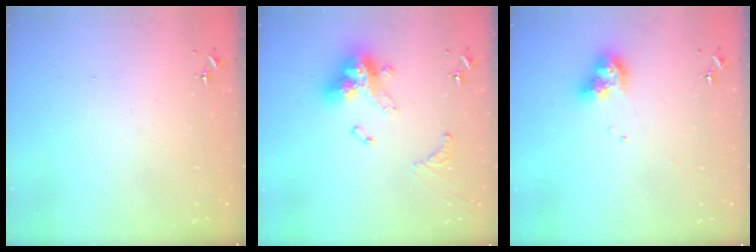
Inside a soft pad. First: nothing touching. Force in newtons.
{"total": 16.1, "press": 16.1, "slide": 1.7}
{"total": 9.6, "press": 9.6, "slide": 0.6}